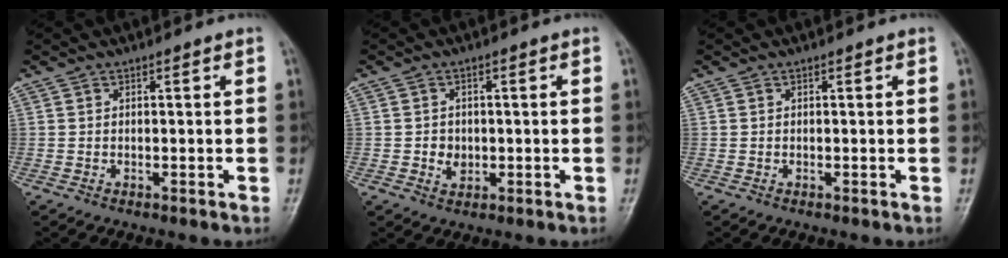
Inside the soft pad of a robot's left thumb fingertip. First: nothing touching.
{"total": 2.9, "force": [-0.3, 2.5, 1.5], "torque": [-0.013, 0.002, -0.003]}
{"total": 0.0}